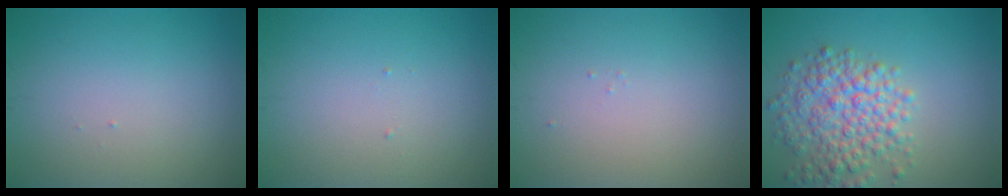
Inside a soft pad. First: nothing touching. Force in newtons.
{"total": 0.0}
{"total": 0.0}
{"total": 5.7, "press": 5.7, "slide": 0.3}